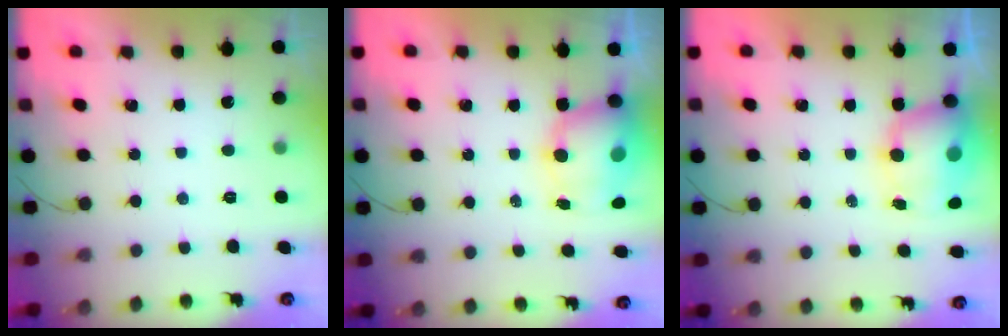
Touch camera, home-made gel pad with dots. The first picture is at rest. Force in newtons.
{"total": 8.5, "press": 8.2, "slide": 2.3}
{"total": 9.5, "press": 9.2, "slide": 2.6}